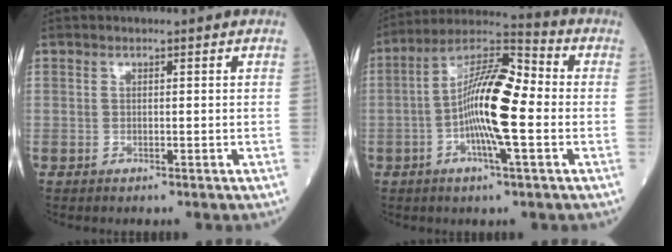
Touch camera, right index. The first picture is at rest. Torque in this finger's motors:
{"motor_torque": [0.70, -0.08, 0.88, 0.21]}